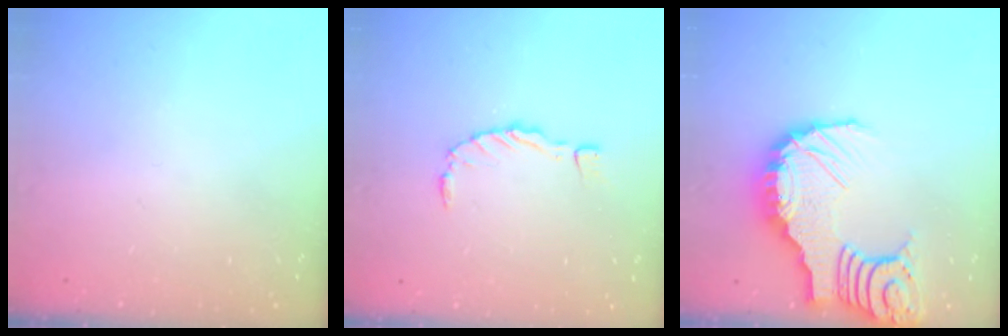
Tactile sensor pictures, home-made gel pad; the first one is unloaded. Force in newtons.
{"total": 0.0}
{"total": 13.5, "press": 13.5, "slide": 1.4}